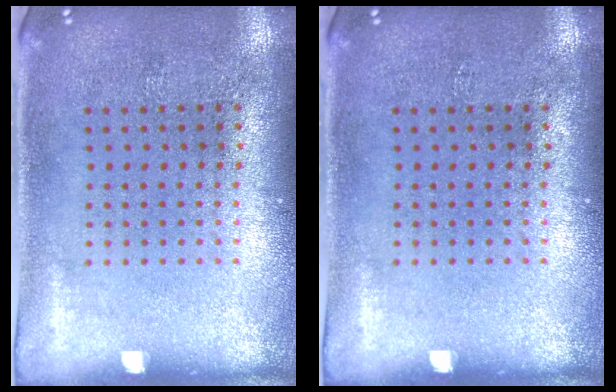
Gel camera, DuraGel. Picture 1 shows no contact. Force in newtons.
{"total": 0.0}